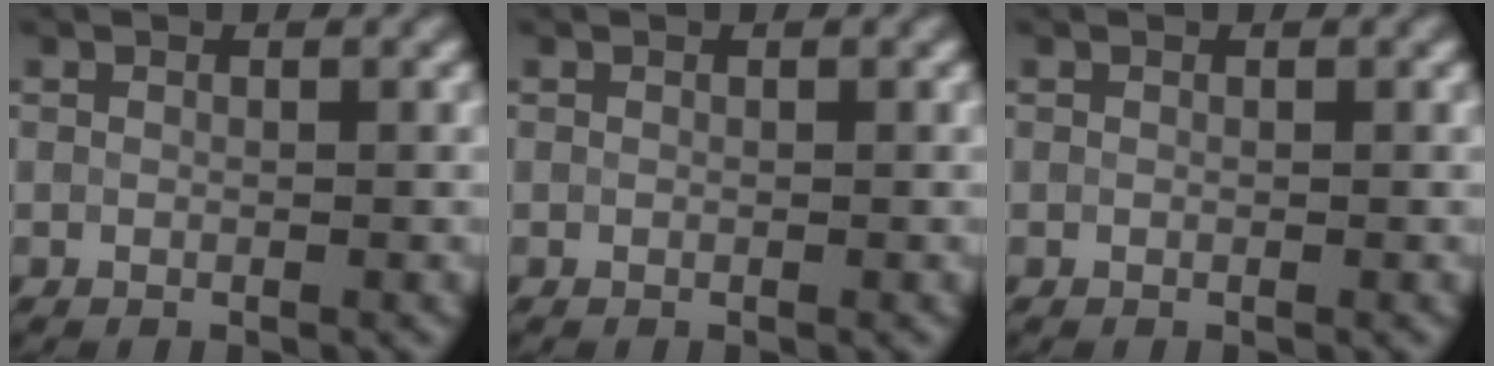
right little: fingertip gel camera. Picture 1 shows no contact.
{"total": 0.0}
{"total": 0.0}